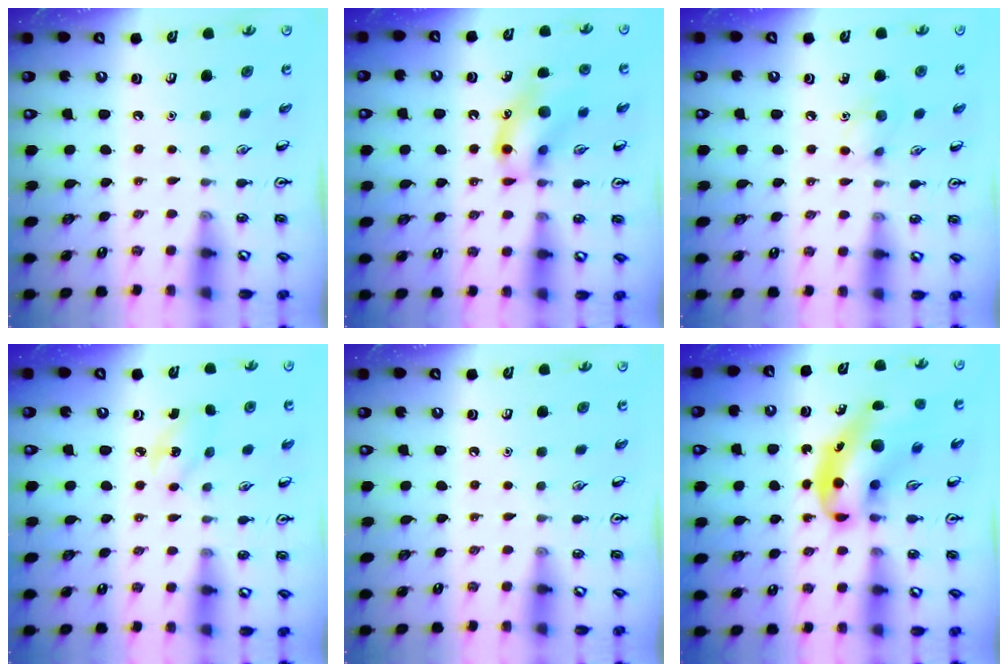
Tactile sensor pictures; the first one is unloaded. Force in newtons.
{"total": 13.4, "press": 13.3, "slide": 2.1}
{"total": 6.3, "press": 6.0, "slide": 1.7}
{"total": 2.8, "press": 2.7, "slide": 0.9}
{"total": 0.0}
{"total": 10.3, "press": 9.9, "slide": 2.9}